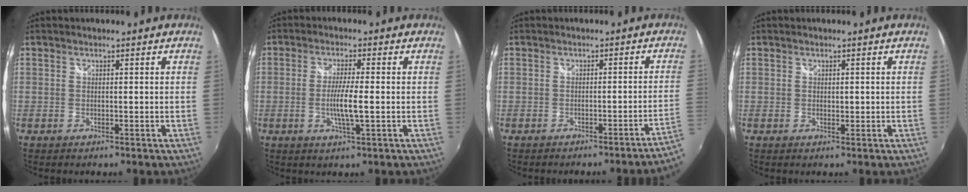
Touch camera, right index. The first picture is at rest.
{"total": 5.0, "force": [-1.1, 0.0, 4.9], "torque": [-0.093, -0.006, -0.021]}
{"total": 3.4, "force": [-2.1, -1.2, 2.5], "torque": [-0.039, -0.009, -0.023]}
{"total": 0.6, "force": [0.0, 0.5, 0.4], "torque": [-0.005, 0.001, 0.001]}